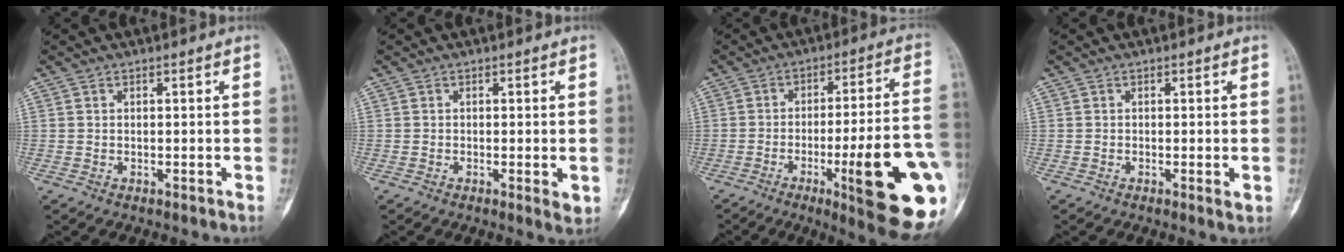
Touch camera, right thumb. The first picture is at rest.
{"total": 2.3, "force": [-0.4, 0.6, 2.2], "torque": [-0.035, -0.008, -0.007]}
{"total": 22.0, "force": [-6.8, 3.6, 20.7], "torque": [-0.237, 0.008, -0.086]}
{"total": 1.5, "force": [-0.3, 0.3, 1.4], "torque": [-0.025, -0.006, -0.006]}